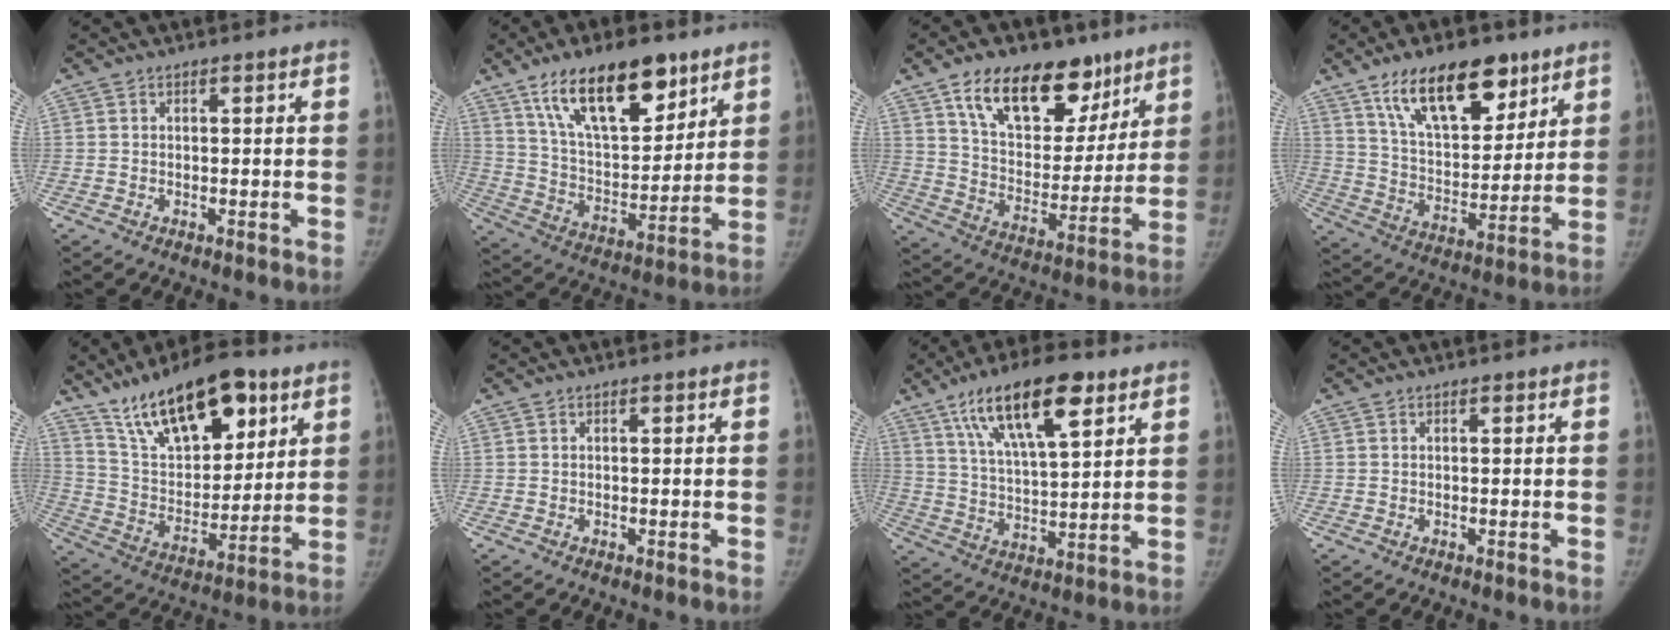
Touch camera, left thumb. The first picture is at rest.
{"total": 20.1, "force": [12.4, 8.7, 13.1], "torque": [-0.176, -0.055, 0.223]}
{"total": 21.5, "force": [13.1, 12.1, 12.1], "torque": [-0.138, -0.048, 0.219]}
{"total": 18.6, "force": [11.6, 8.6, 11.7], "torque": [-0.143, -0.054, 0.203]}
{"total": 21.2, "force": [13.1, 9.5, 13.7], "torque": [-0.183, -0.054, 0.232]}
{"total": 0.0}
{"total": 17.2, "force": [9.4, 5.7, 13.2], "torque": [-0.205, -0.024, 0.166]}
{"total": 0.0}